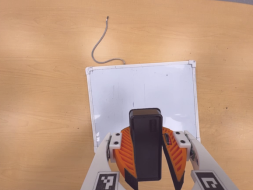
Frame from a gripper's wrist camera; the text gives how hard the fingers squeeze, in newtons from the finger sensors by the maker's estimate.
{"total": 10.3, "left": 10.2, "right": 10.4}